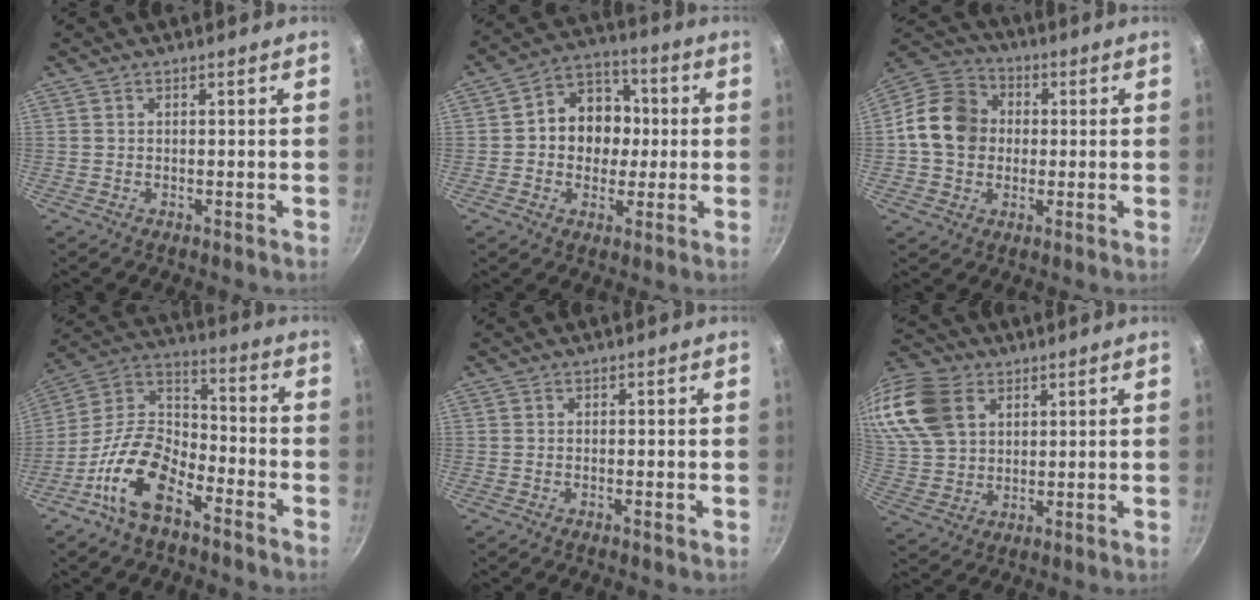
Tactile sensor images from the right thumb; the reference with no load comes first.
{"total": 12.0, "force": [0.3, 10.0, 6.6], "torque": [-0.053, 0.021, -0.012]}
{"total": 13.0, "force": [0.3, 11.1, 6.9], "torque": [-0.096, 0.025, -0.015]}
{"total": 15.5, "force": [-8.7, 7.9, 10.2], "torque": [-0.180, 0.076, -0.187]}
{"total": 0.8, "force": [-0.3, 0.1, 0.7], "torque": [-0.016, 0.000, -0.006]}
{"total": 18.3, "force": [7.3, 13.0, 10.6], "torque": [-0.223, 0.004, 0.145]}